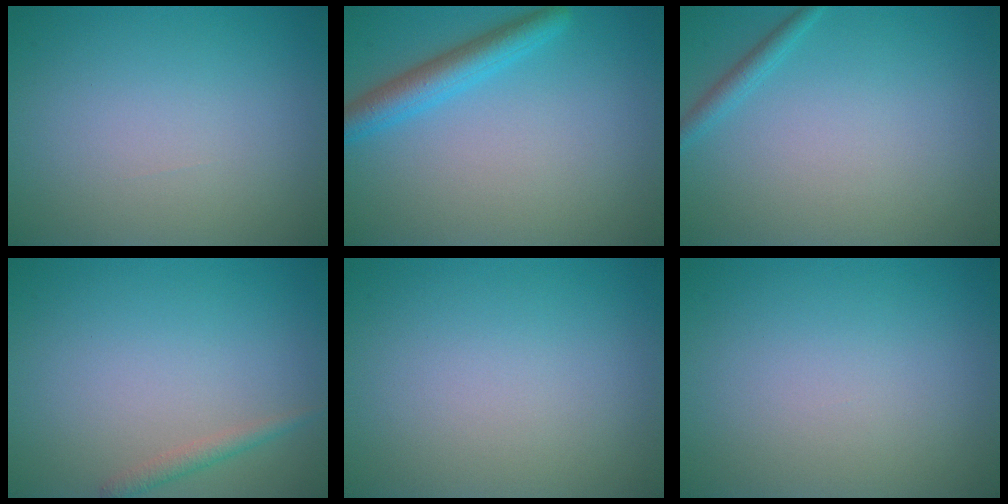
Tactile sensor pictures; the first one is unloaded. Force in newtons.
{"total": 3.5, "press": 3.5, "slide": 0.3}
{"total": 1.3, "press": 1.3, "slide": 0.1}
{"total": 1.3, "press": 1.3, "slide": 0.1}
{"total": 0.0}
{"total": 0.0}